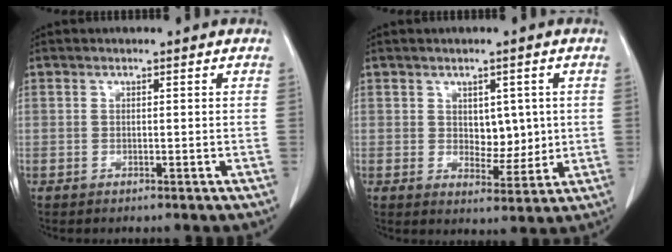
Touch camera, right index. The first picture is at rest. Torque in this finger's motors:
{"motor_torque": [-0.01, 0.19, 0.06, 0.00]}